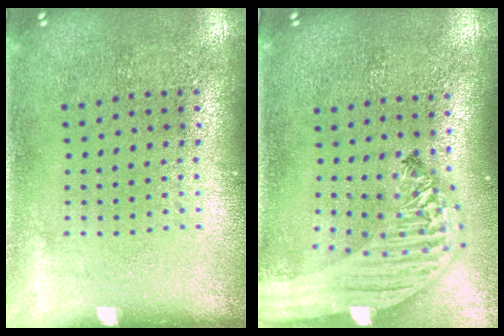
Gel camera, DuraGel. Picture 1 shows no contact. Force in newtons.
{"total": 2.8, "press": 2.3, "slide": 1.6}